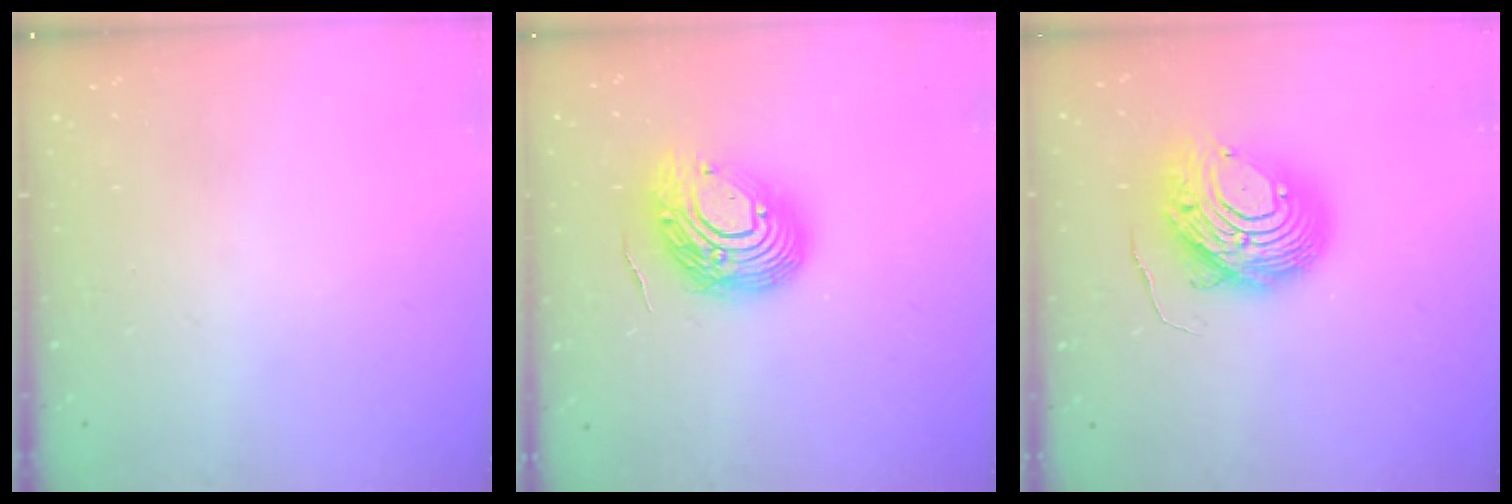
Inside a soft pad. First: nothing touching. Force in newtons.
{"total": 14.4, "press": 14.2, "slide": 2.0}
{"total": 12.2, "press": 12.1, "slide": 1.4}